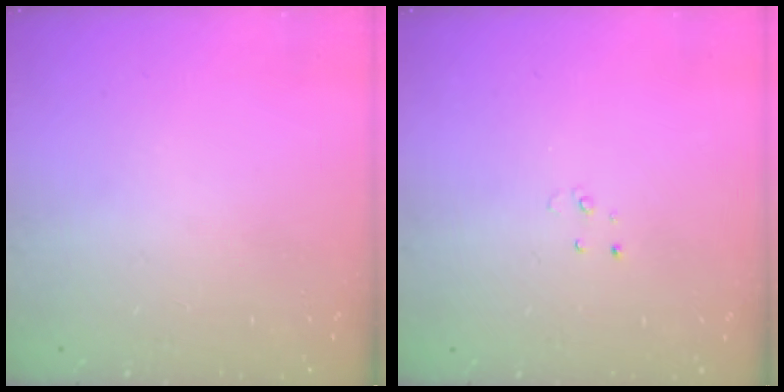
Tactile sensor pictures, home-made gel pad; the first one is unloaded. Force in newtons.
{"total": 2.3, "press": 2.3, "slide": 0.2}